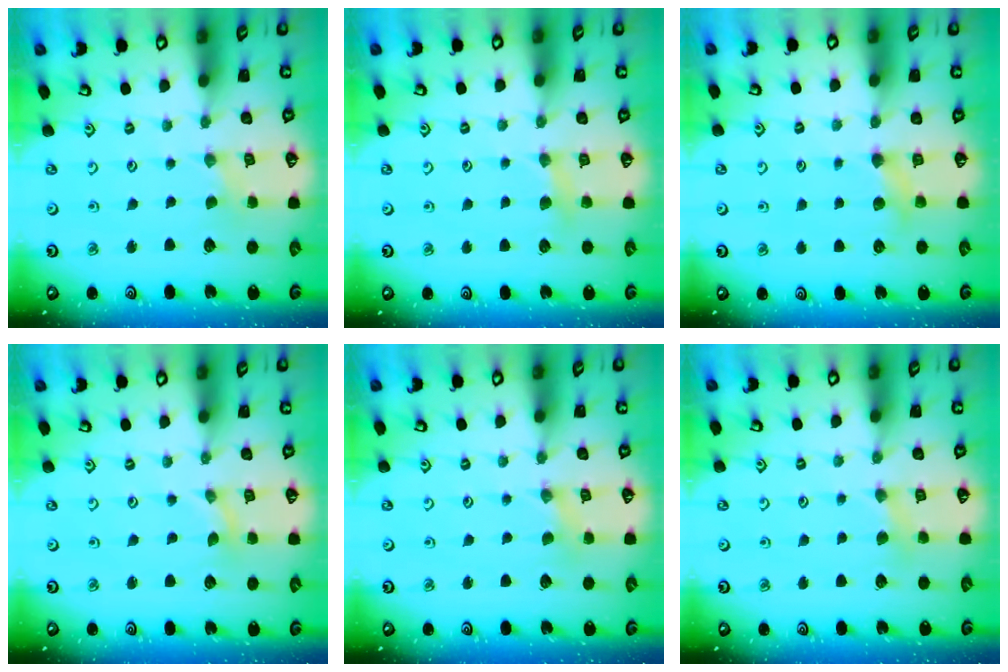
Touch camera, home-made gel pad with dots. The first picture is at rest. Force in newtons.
{"total": 4.2, "press": 4.1, "slide": 0.6}
{"total": 3.5, "press": 3.5, "slide": 0.4}
{"total": 0.0}
{"total": 1.4, "press": 1.4, "slide": 0.2}
{"total": 2.5, "press": 2.5, "slide": 0.5}